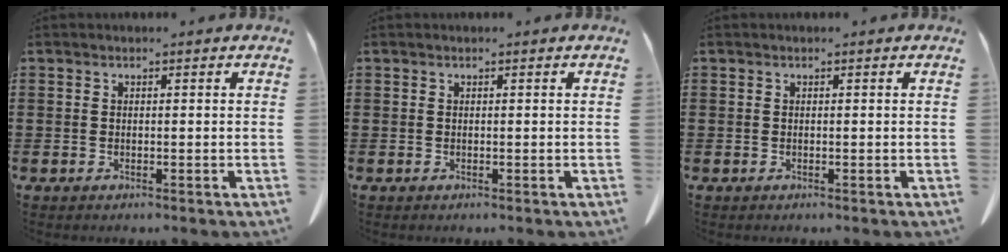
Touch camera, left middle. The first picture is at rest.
{"total": 0.0}
{"total": 0.0}